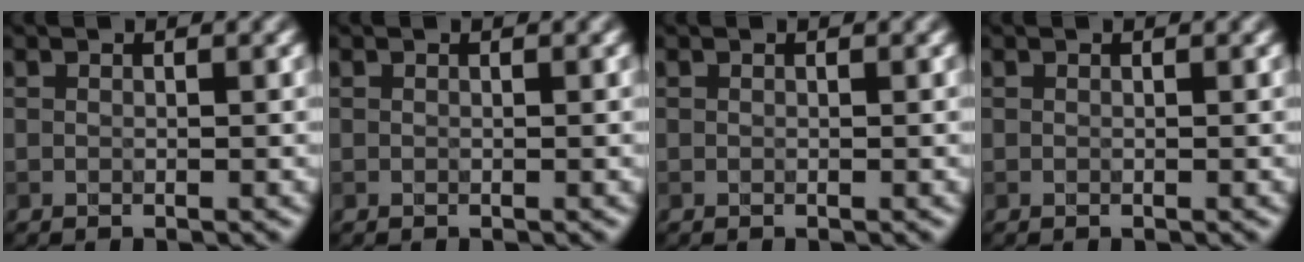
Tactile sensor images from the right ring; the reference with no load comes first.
{"total": 0.0}
{"total": 0.0}
{"total": 0.0}